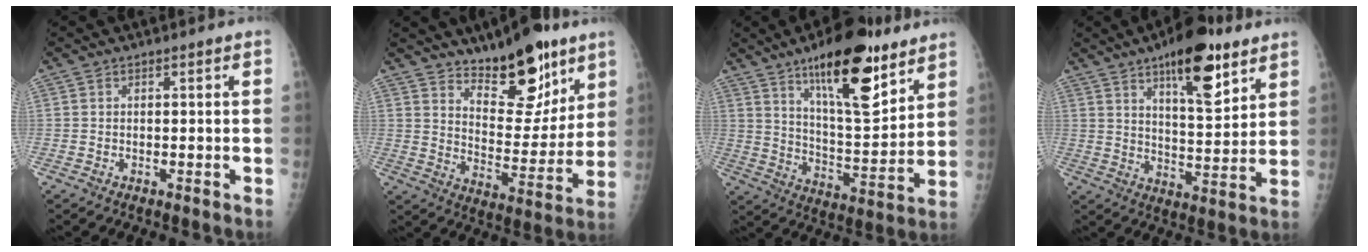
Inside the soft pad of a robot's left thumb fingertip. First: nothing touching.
{"total": 16.1, "force": [11.0, 6.6, 9.7], "torque": [-0.092, -0.082, 0.180]}
{"total": 20.0, "force": [12.2, 6.6, 14.4], "torque": [-0.188, -0.072, 0.199]}
{"total": 14.9, "force": [8.7, 5.2, 10.9], "torque": [-0.134, -0.050, 0.133]}